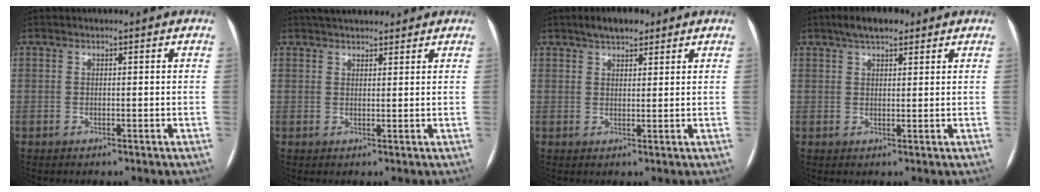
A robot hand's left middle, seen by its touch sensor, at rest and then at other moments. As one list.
[{"total": 8.0, "force": [6.8, 2.4, 3.4], "torque": [-0.045, 0.030, 0.102]}, {"total": 4.5, "force": [3.3, 1.8, 2.6], "torque": [-0.045, 0.015, 0.053]}, {"total": 5.4, "force": [3.8, 1.9, 3.3], "torque": [-0.060, 0.020, 0.060]}]